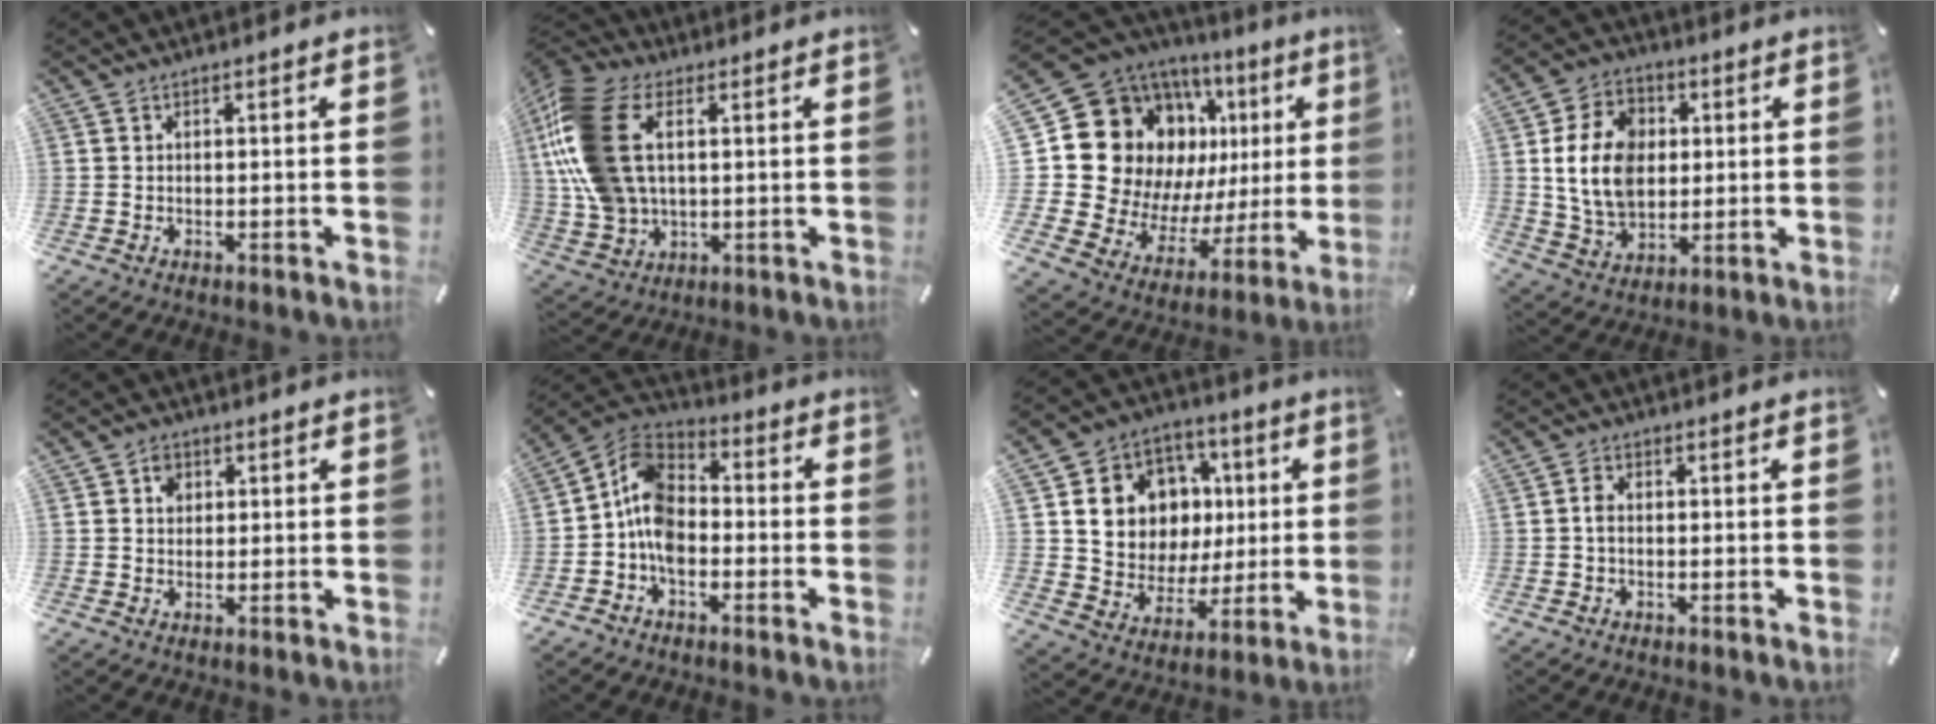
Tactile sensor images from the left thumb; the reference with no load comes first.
{"total": 18.3, "force": [3.7, 12.2, 13.1], "torque": [-0.309, 0.004, 0.068]}
{"total": 22.4, "force": [8.3, 16.7, 12.3], "torque": [-0.204, -0.075, 0.186]}
{"total": 14.2, "force": [1.4, 11.2, 8.7], "torque": [-0.189, 0.014, 0.023]}
{"total": 3.1, "force": [0.9, 2.7, 1.1], "torque": [-0.002, -0.004, 0.010]}
{"total": 10.0, "force": [-3.0, 6.8, 6.6], "torque": [-0.147, 0.012, -0.060]}
{"total": 13.4, "force": [3.1, 12.2, 4.7], "torque": [-0.073, -0.017, 0.071]}
{"total": 2.0, "force": [-0.2, 1.2, 1.6], "torque": [-0.031, 0.003, -0.005]}